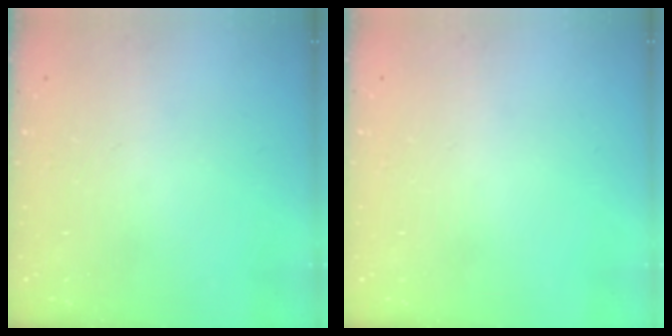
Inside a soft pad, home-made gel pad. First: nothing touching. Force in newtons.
{"total": 0.0}